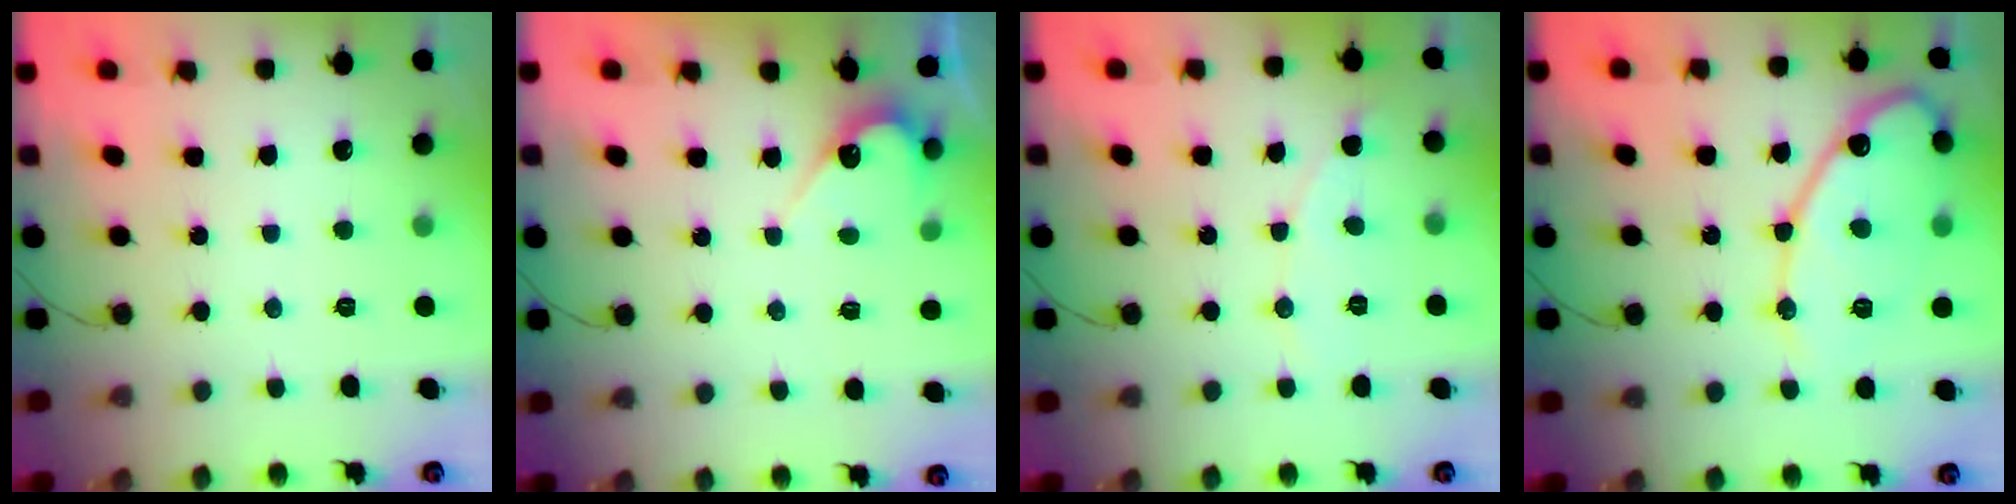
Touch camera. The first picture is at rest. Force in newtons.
{"total": 5.0, "press": 5.0, "slide": 0.2}
{"total": 4.2, "press": 4.2, "slide": 0.3}
{"total": 13.9, "press": 13.9, "slide": 1.2}